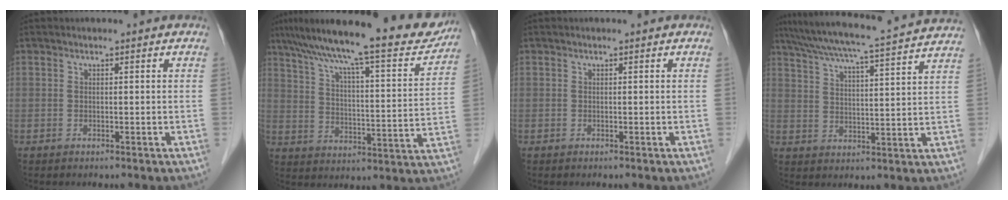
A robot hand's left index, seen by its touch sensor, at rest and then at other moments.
{"total": 23.3, "force": [19.5, 2.9, 12.5], "torque": [-0.204, 0.000, 0.274]}
{"total": 0.0}
{"total": 20.7, "force": [18.6, -0.3, 9.2], "torque": [-0.165, 0.003, 0.248]}